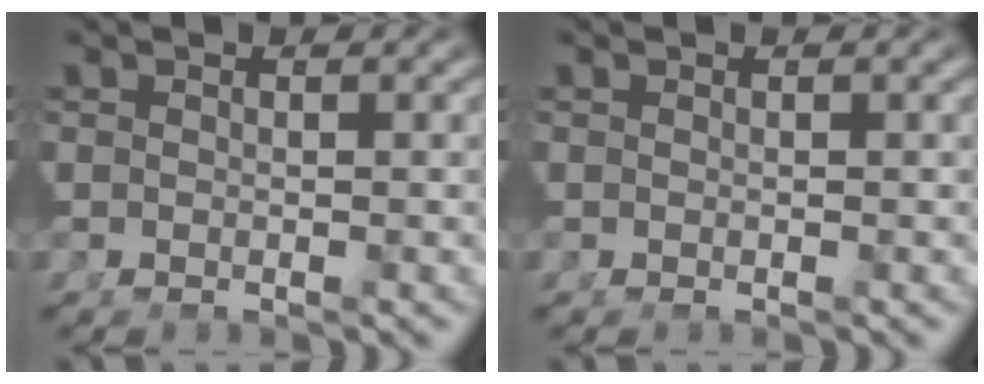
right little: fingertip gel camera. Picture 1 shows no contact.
{"total": 0.0}